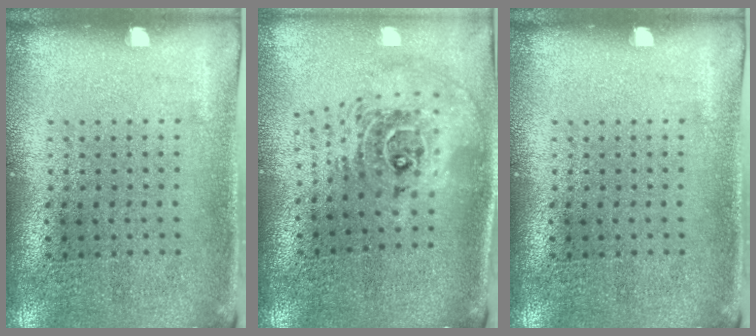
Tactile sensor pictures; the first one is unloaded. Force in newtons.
{"total": 2.2, "press": 1.6, "slide": 1.5}
{"total": 0.0}